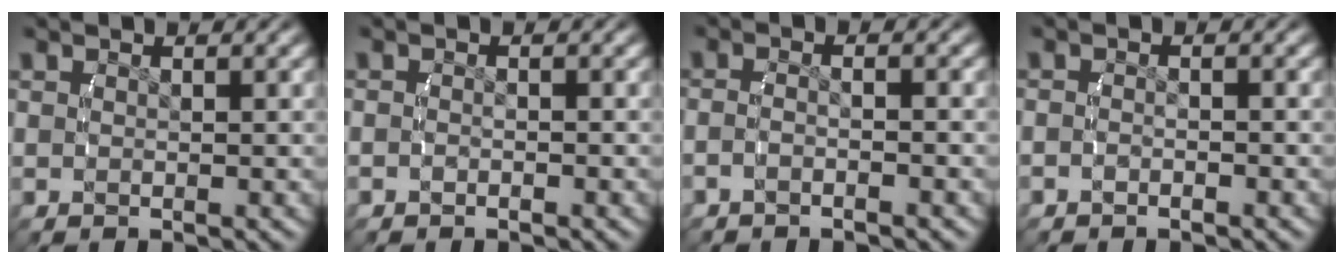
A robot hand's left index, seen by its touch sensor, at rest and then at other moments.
{"total": 0.9, "force": [-0.7, 0.6, 0.1], "torque": [-0.010, 0.003, -0.014]}
{"total": 2.0, "force": [-1.5, 0.3, 1.2], "torque": [-0.028, -0.001, -0.027]}
{"total": 1.3, "force": [-1.0, 0.8, 0.3], "torque": [-0.015, 0.003, -0.020]}